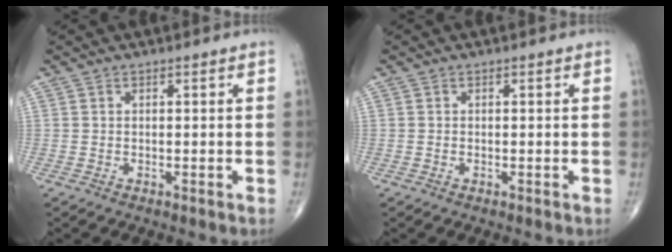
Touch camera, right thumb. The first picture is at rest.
{"total": 0.0}